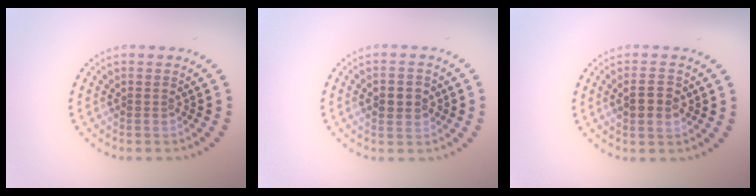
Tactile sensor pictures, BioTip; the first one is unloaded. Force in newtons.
{"total": 2.4, "press": 2.4, "slide": 0.2}
{"total": 2.7, "press": 2.7, "slide": 0.2}